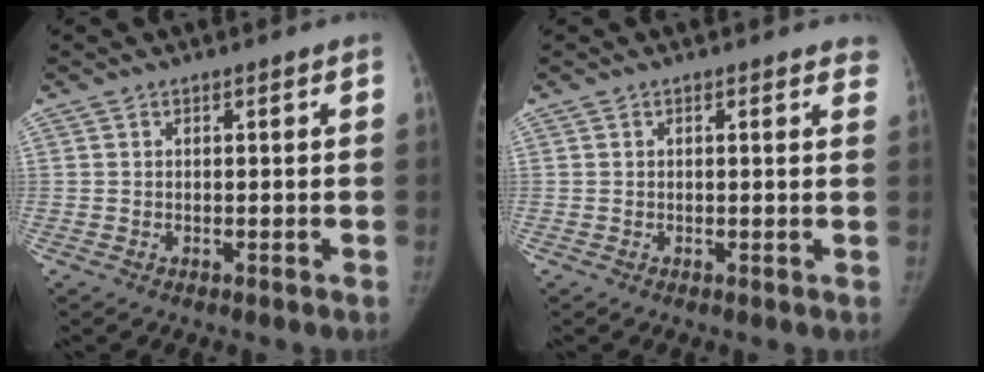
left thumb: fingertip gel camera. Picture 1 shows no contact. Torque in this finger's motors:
{"motor_torque": [0.24, -0.08, 0.31, -0.37, 0.10]}